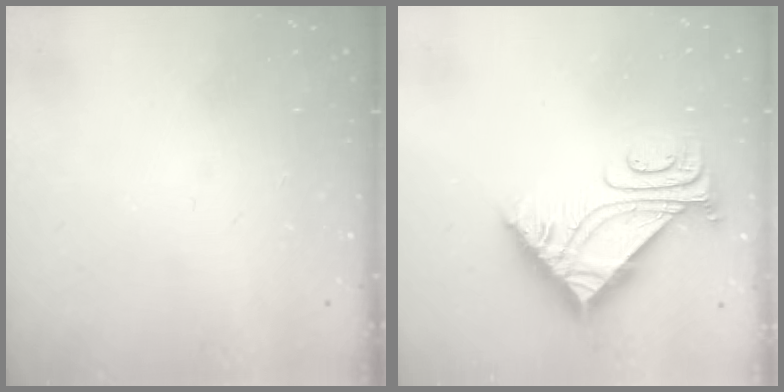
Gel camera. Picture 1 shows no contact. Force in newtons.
{"total": 8.3, "press": 8.3, "slide": 0.7}